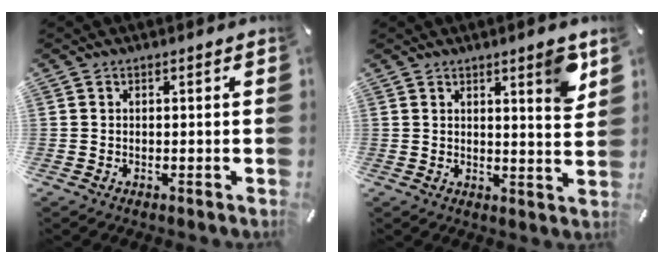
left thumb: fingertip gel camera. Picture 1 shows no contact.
{"total": 6.3, "force": [4.1, 0.8, 4.7], "torque": [-0.060, -0.026, 0.061]}